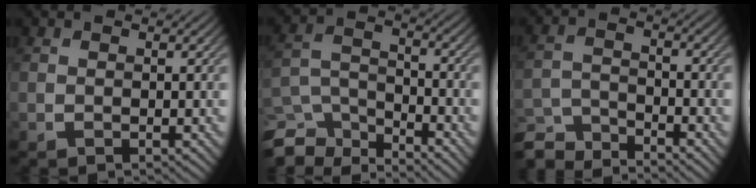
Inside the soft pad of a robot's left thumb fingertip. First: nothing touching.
{"total": 8.5, "force": [-7.3, 2.9, 3.2], "torque": [-0.082, -0.009, -0.139]}
{"total": 6.2, "force": [-5.7, 1.3, 1.8], "torque": [-0.046, -0.006, -0.117]}